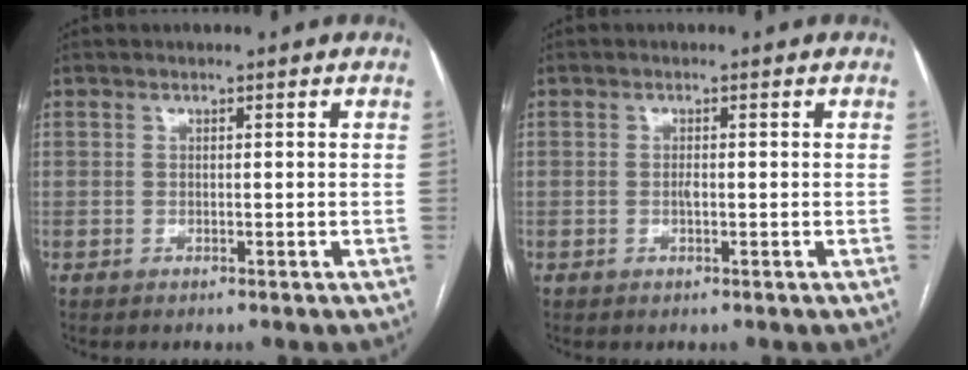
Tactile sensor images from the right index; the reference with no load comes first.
{"total": 0.7, "force": [-0.2, 0.2, 0.7], "torque": [-0.015, 0.000, -0.002]}